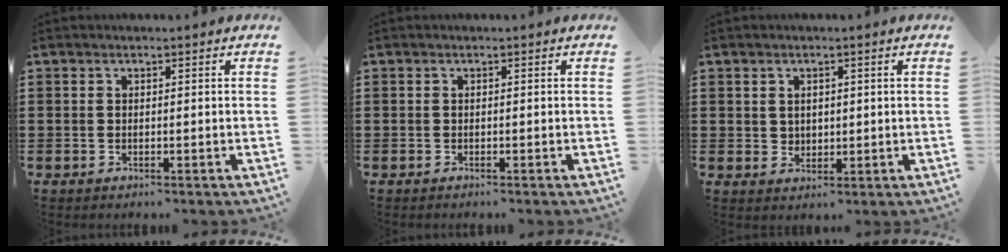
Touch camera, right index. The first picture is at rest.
{"total": 0.0}
{"total": 2.0, "force": [1.0, 1.7, 0.4], "torque": [-0.014, 0.010, 0.017]}